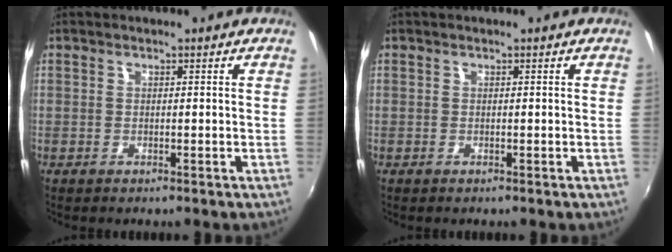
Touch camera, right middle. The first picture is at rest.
{"total": 0.0}